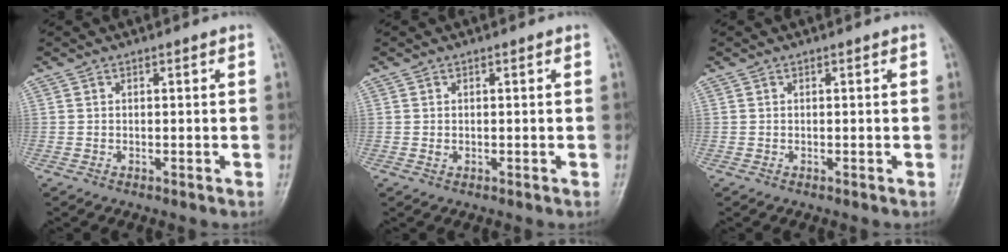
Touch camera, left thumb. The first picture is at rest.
{"total": 0.8, "force": [0.1, 0.7, 0.5], "torque": [-0.004, 0.000, 0.004]}
{"total": 0.0}